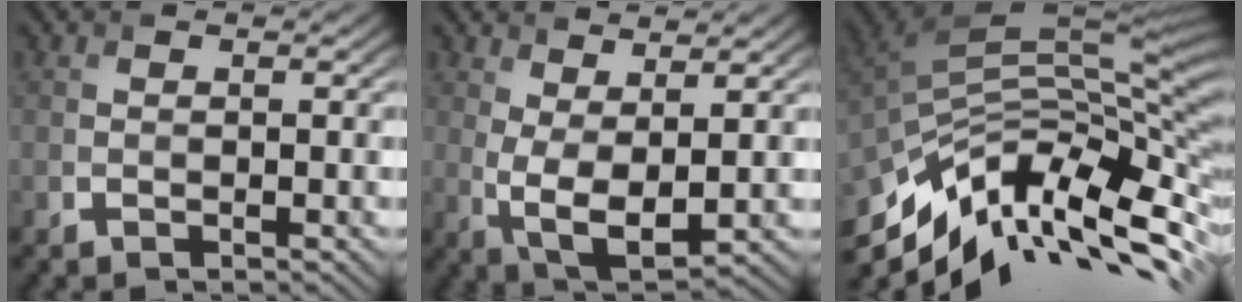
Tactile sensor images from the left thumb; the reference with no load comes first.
{"total": 6.0, "force": [1.7, 2.4, 5.2], "torque": [-0.115, -0.002, 0.034]}
{"total": 14.4, "force": [-7.3, 5.0, 11.3], "torque": [-0.238, -0.005, -0.131]}